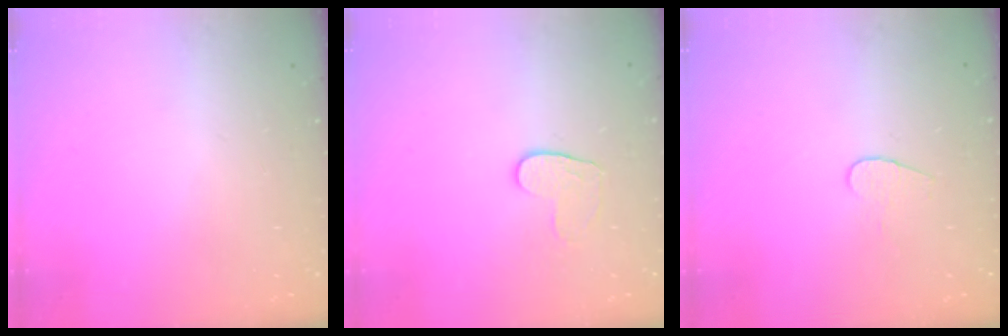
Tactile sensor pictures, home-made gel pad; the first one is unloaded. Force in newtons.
{"total": 5.6, "press": 5.5, "slide": 0.5}
{"total": 4.7, "press": 4.6, "slide": 0.4}